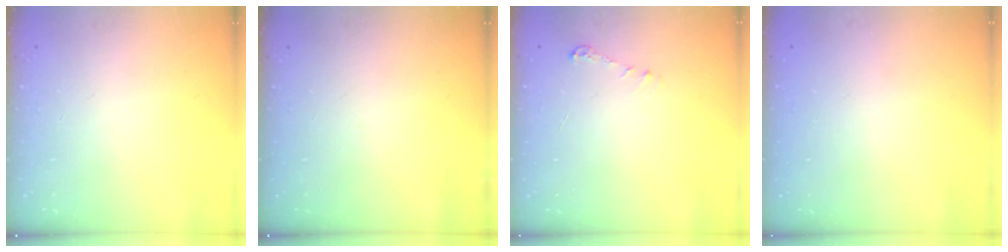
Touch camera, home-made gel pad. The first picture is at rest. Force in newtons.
{"total": 0.0}
{"total": 4.0, "press": 3.9, "slide": 0.5}
{"total": 0.0}